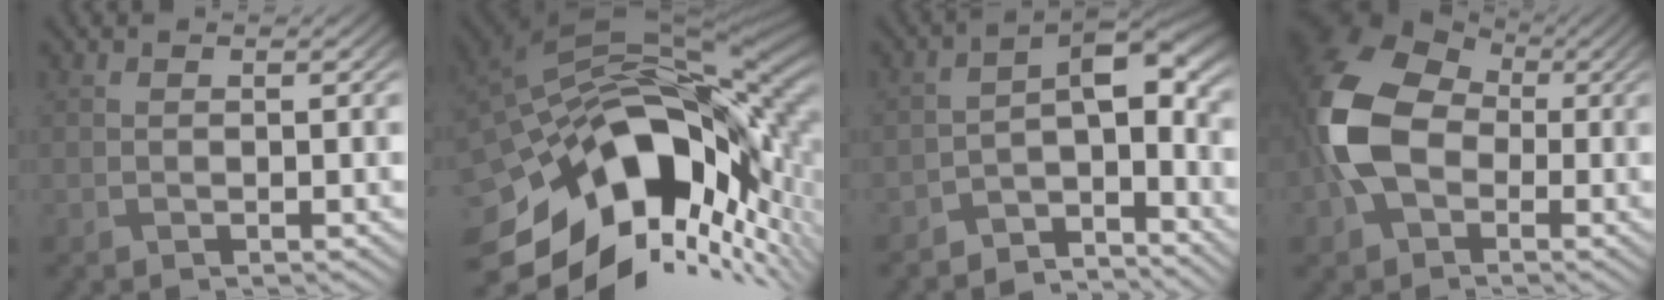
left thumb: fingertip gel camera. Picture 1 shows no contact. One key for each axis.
{"total": 17.2, "fx": -6.4, "fy": 10.1, "fz": 12.5, "tx": -0.242, "ty": -0.038, "tz": -0.094}
{"total": 7.2, "fx": -4.9, "fy": 2.9, "fz": 4.4, "tx": -0.050, "ty": -0.002, "tz": -0.095}
{"total": 12.3, "fx": -1.0, "fy": 8.9, "fz": 8.4, "tx": -0.216, "ty": -0.002, "tz": -0.031}